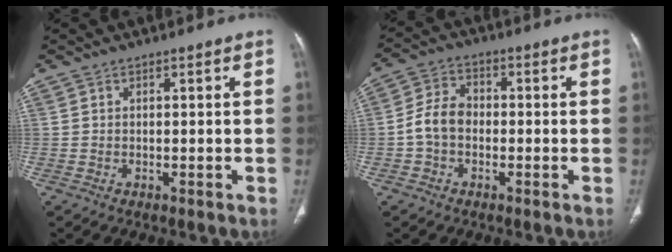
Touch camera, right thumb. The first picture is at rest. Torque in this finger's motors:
{"motor_torque": [1.01, 1.23, 0.66, -0.53, 0.04]}